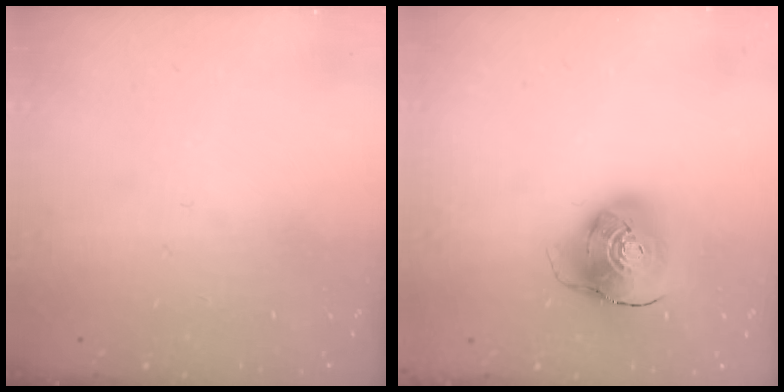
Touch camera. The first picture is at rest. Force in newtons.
{"total": 10.4, "press": 10.3, "slide": 1.4}